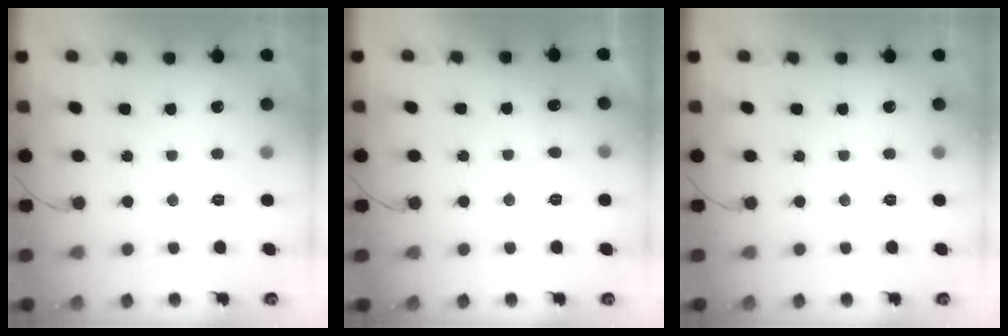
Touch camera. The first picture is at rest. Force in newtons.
{"total": 6.0, "press": 6.0, "slide": 0.2}
{"total": 0.0}